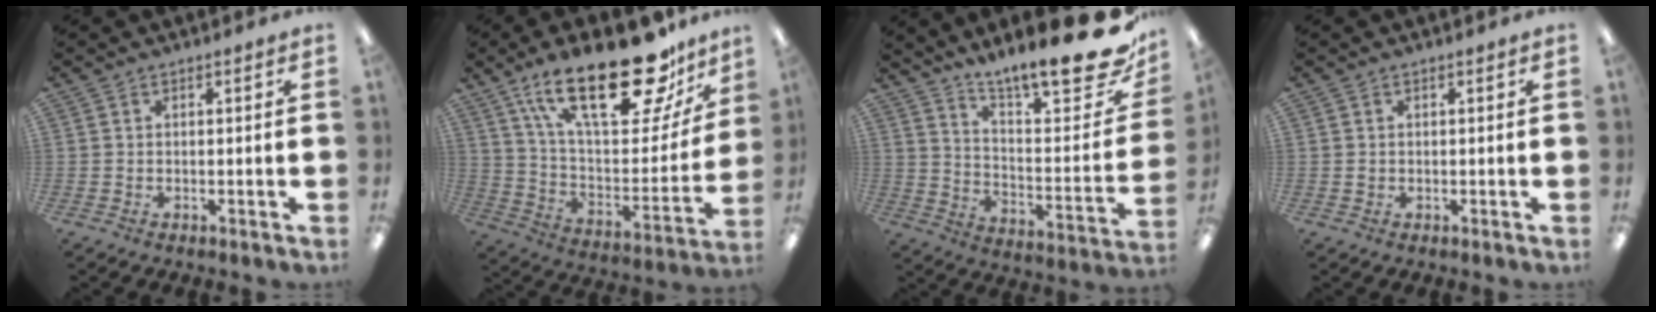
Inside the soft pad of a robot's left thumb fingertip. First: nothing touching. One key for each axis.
{"total": 29.1, "fx": 19.0, "fy": 10.6, "fz": 19.3, "tx": -0.304, "ty": -0.114, "tz": 0.320}
{"total": 18.5, "fx": 14.9, "fy": 2.3, "fz": 10.7, "tx": -0.156, "ty": -0.118, "tz": 0.238}
{"total": 0.7, "fx": 0.1, "fy": 0.7, "fz": 0.1, "tx": -0.002, "ty": 0.006, "tz": -0.001}